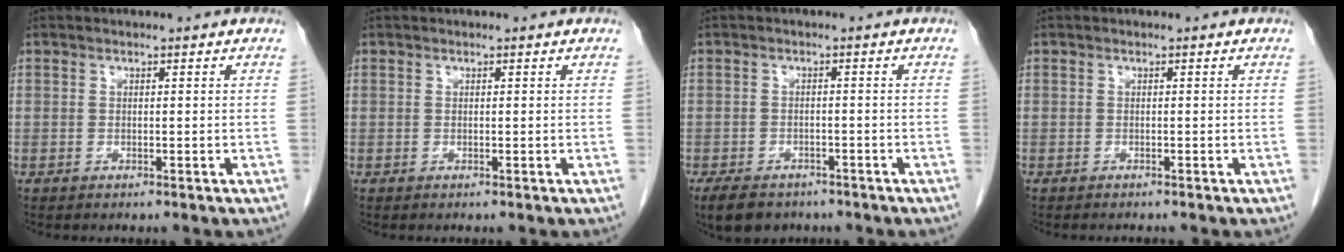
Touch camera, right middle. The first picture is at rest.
{"total": 0.0}
{"total": 7.2, "force": [-5.4, 3.9, 2.9], "torque": [-0.047, -0.003, -0.076]}
{"total": 0.6, "force": [-0.6, 0.0, 0.1], "torque": [-0.008, -0.002, -0.010]}